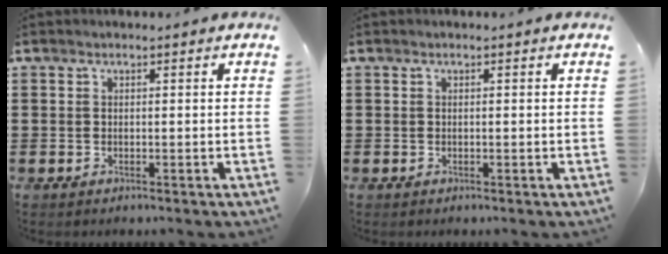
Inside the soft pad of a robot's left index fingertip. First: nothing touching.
{"total": 0.0}